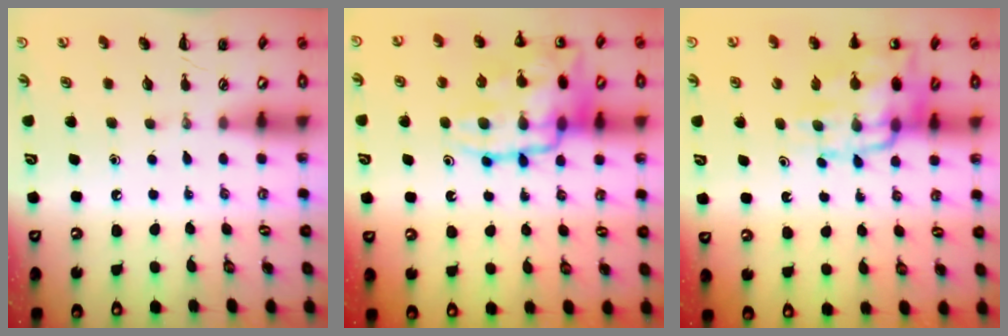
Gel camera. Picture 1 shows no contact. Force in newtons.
{"total": 20.0, "press": 19.8, "slide": 2.3}
{"total": 15.2, "press": 14.8, "slide": 3.3}